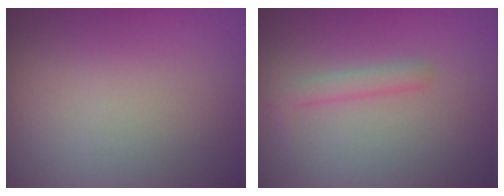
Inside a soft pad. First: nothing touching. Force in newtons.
{"total": 1.6, "press": 1.6, "slide": 0.1}